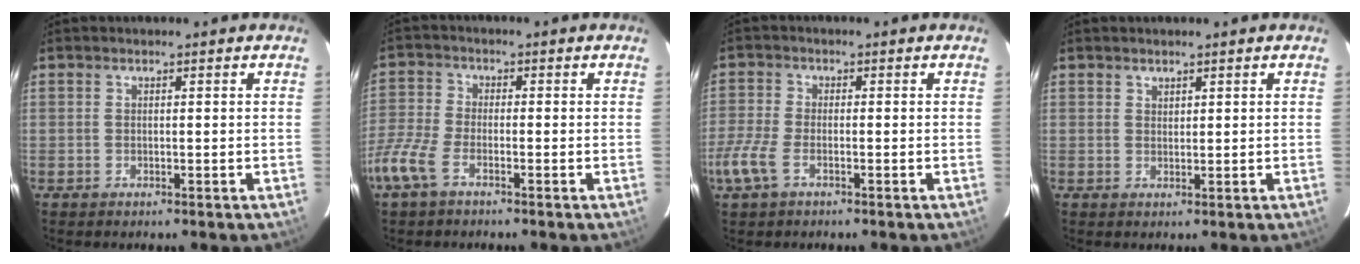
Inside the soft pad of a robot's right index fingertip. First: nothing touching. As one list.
[{"total": 7.5, "force": [-4.7, 2.9, 5.0], "torque": [-0.129, -0.005, -0.105]}, {"total": 5.8, "force": [-3.0, 2.5, 4.3], "torque": [-0.111, -0.007, -0.062]}, {"total": 1.1, "force": [0.9, 0.7, 0.1], "torque": [-0.001, 0.002, 0.017]}]